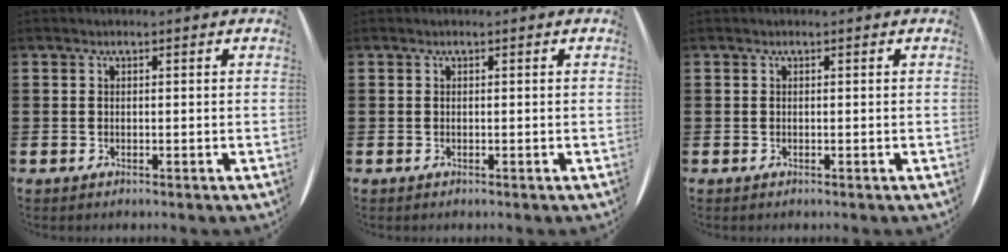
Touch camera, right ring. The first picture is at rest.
{"total": 0.0}
{"total": 0.0}